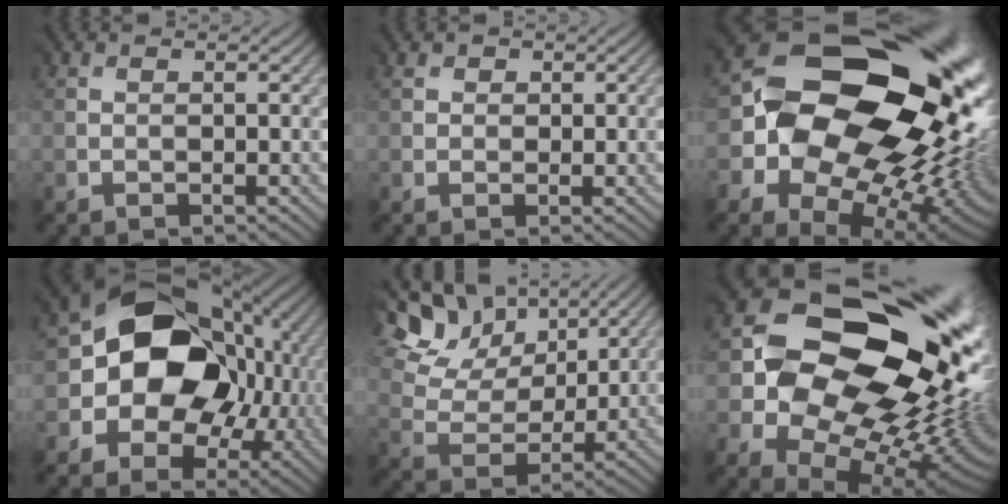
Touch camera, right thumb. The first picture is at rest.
{"total": 1.4, "force": [1.0, 1.0, 0.1], "torque": [-0.005, 0.003, 0.013]}
{"total": 20.6, "force": [2.0, 15.8, 13.0], "torque": [-0.229, -0.043, 0.049]}
{"total": 16.7, "force": [-0.1, 13.9, 9.3], "torque": [-0.146, -0.024, -0.011]}
{"total": 14.3, "force": [8.8, 8.4, 7.5], "torque": [-0.192, 0.037, 0.143]}
{"total": 18.6, "force": [3.4, 13.8, 11.9], "torque": [-0.205, -0.026, 0.086]}